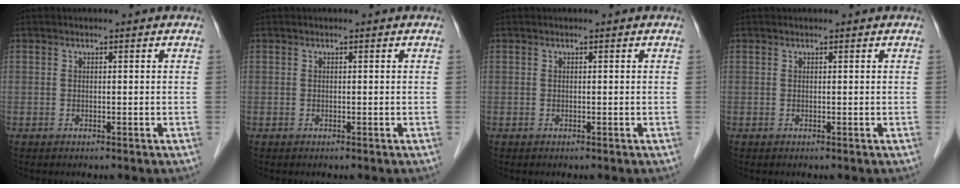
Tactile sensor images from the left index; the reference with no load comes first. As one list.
[{"total": 0.0}, {"total": 0.0}, {"total": 0.0}]